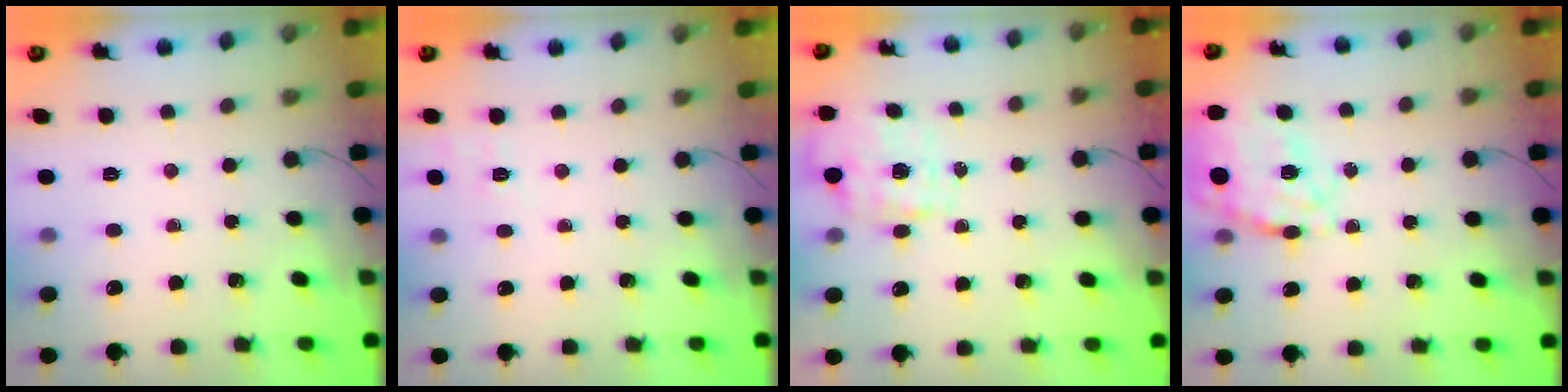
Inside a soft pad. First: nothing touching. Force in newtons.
{"total": 6.5, "press": 6.3, "slide": 1.7}
{"total": 1.6, "press": 1.5, "slide": 0.5}
{"total": 22.8, "press": 22.3, "slide": 4.8}